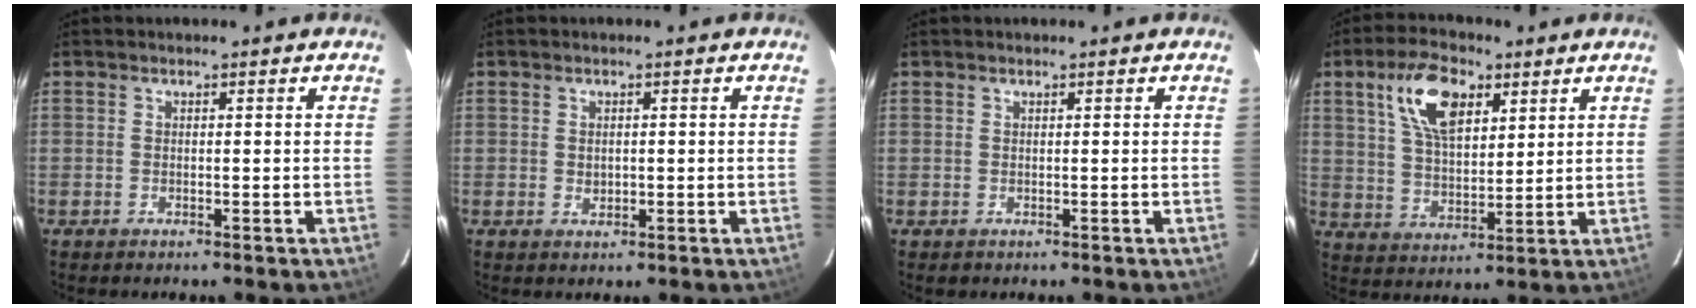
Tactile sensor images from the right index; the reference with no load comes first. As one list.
[{"total": 1.4, "force": [0.1, 1.2, 0.6], "torque": [-0.007, 0.000, 0.005]}, {"total": 0.7, "force": [0.1, 0.7, 0.0], "torque": [0.003, 0.004, 0.004]}, {"total": 11.9, "force": [5.6, 5.7, 8.8], "torque": [-0.162, 0.021, 0.108]}]